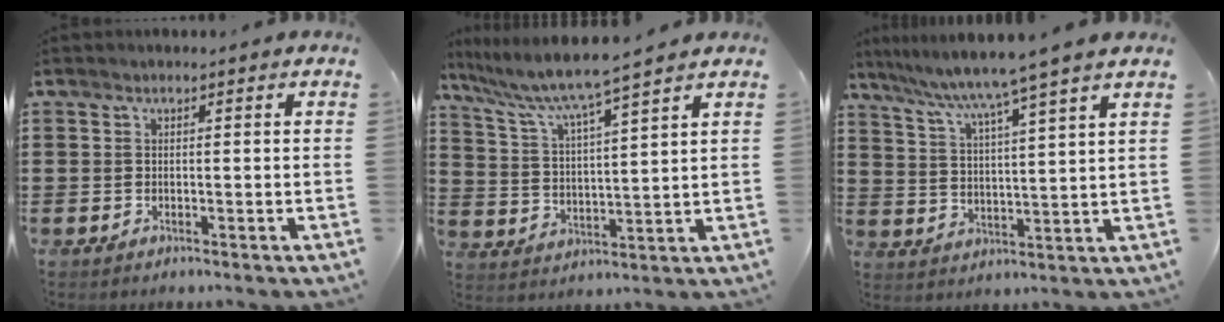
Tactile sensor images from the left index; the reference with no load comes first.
{"total": 6.0, "force": [5.3, -0.6, 2.8], "torque": [-0.081, -0.042, 0.082]}
{"total": 5.9, "force": [4.9, -1.6, 2.9], "torque": [-0.079, -0.040, 0.073]}